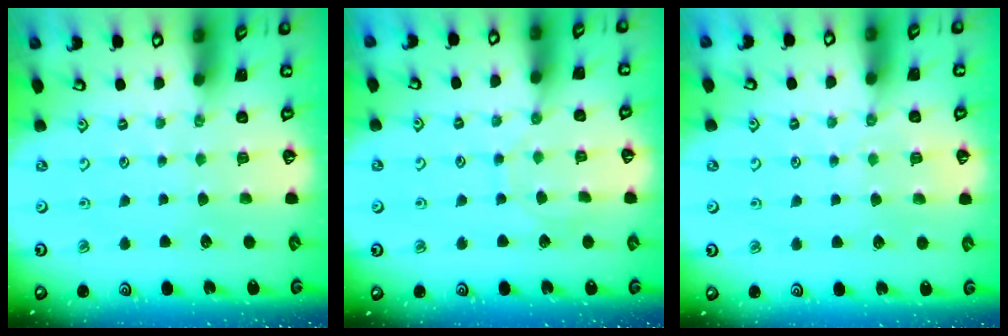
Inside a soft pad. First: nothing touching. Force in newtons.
{"total": 7.2, "press": 7.2, "slide": 0.6}
{"total": 4.7, "press": 4.7, "slide": 0.5}